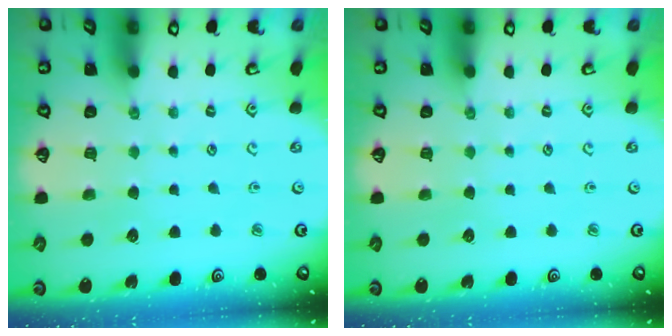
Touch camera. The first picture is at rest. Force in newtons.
{"total": 0.0}